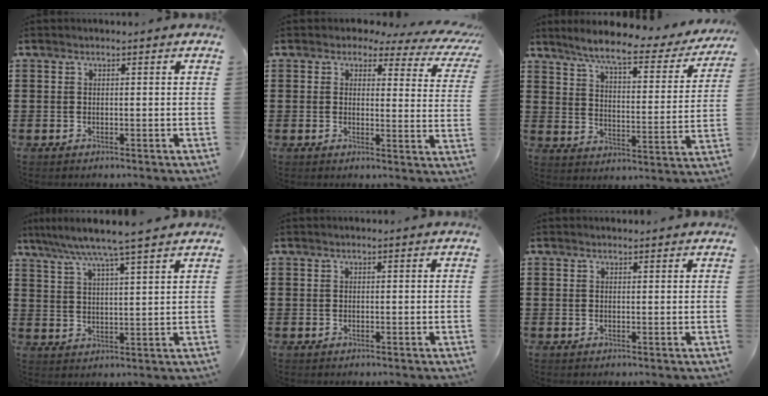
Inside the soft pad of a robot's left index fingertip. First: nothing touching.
{"total": 3.0, "force": [2.3, 1.3, 1.4], "torque": [-0.036, -0.015, 0.035]}
{"total": 7.2, "force": [5.9, 0.5, 4.1], "torque": [-0.095, -0.037, 0.094]}
{"total": 6.4, "force": [5.4, -0.9, 3.4], "torque": [-0.084, -0.028, 0.090]}
{"total": 0.0}
{"total": 0.8, "force": [0.7, 0.3, -0.1], "torque": [0.000, 0.000, 0.014]}